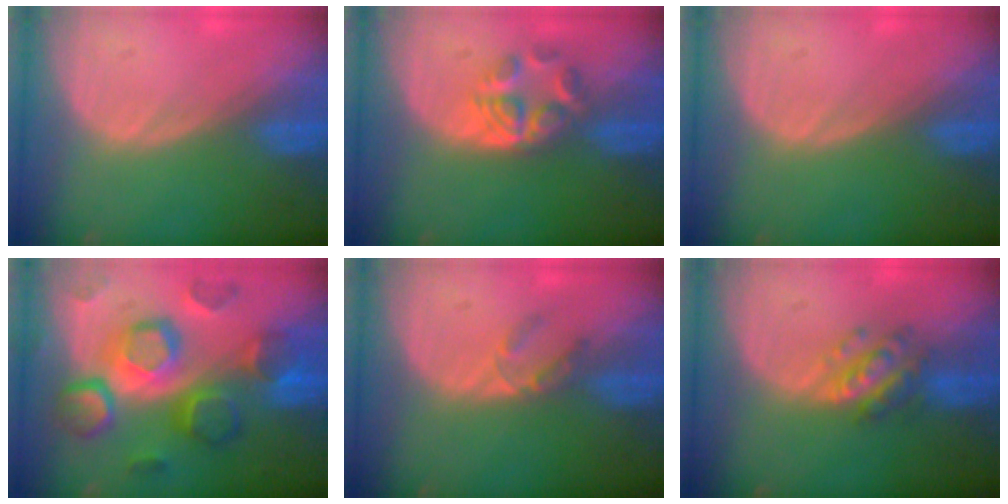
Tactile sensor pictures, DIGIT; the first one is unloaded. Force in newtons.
{"total": 6.0, "press": 5.0, "slide": 3.3}
{"total": 0.0}
{"total": 12.3, "press": 12.3, "slide": 1.0}
{"total": 2.5, "press": 2.3, "slide": 1.0}
{"total": 5.7, "press": 5.1, "slide": 2.6}